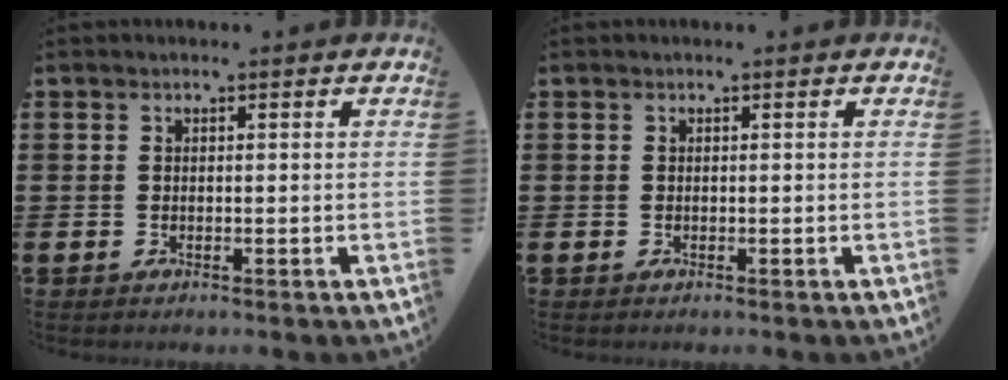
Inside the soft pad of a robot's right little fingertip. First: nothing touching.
{"total": 0.0}